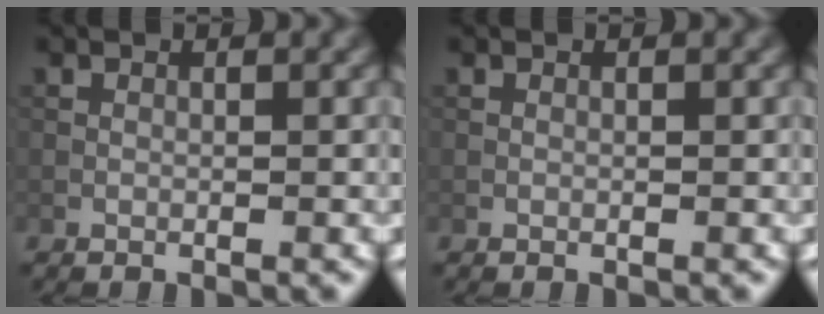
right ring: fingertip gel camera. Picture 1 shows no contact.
{"total": 0.0}